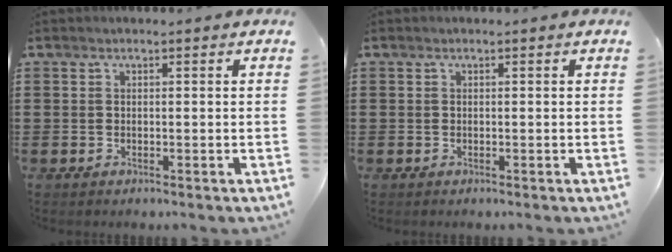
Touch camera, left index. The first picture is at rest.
{"total": 0.0}